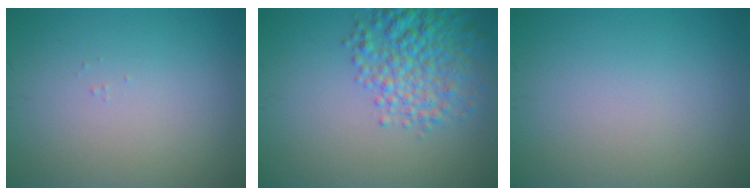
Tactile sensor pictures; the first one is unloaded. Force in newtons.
{"total": 5.4, "press": 5.4, "slide": 0.2}
{"total": 0.0}